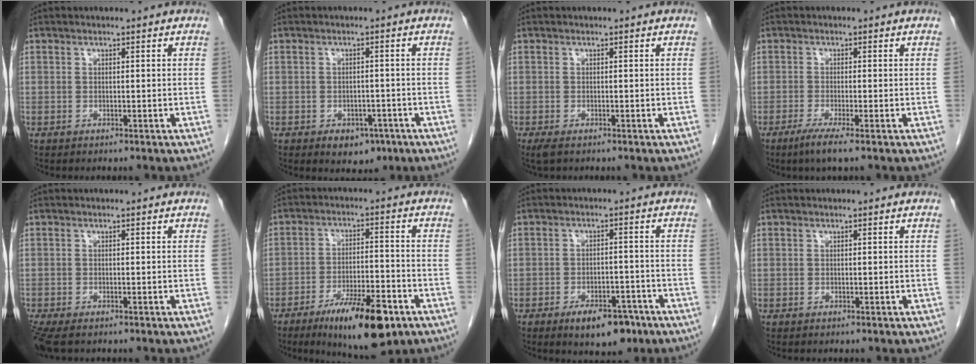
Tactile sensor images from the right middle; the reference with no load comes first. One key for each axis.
{"total": 4.3, "fx": -2.4, "fy": 2.7, "fz": 2.3, "tx": -0.023, "ty": 0.003, "tz": -0.021}
{"total": 2.3, "fx": -1.5, "fy": 0.9, "fz": 1.4, "tx": -0.031, "ty": -0.007, "tz": -0.023}
{"total": 3.4, "fx": -2.1, "fy": -0.2, "fz": 2.6, "tx": -0.053, "ty": -0.012, "tz": -0.042}
{"total": 4.7, "fx": -3.4, "fy": 1.8, "fz": 2.7, "tx": -0.057, "ty": -0.014, "tz": -0.060}
{"total": 13.2, "fx": -7.7, "fy": 3.1, "fz": 10.3, "tx": -0.165, "ty": -0.012, "tz": -0.117}
{"total": 7.5, "fx": -4.9, "fy": 3.3, "fz": 4.6, "tx": -0.065, "ty": 0.000, "tz": -0.068}
{"total": 0.0}